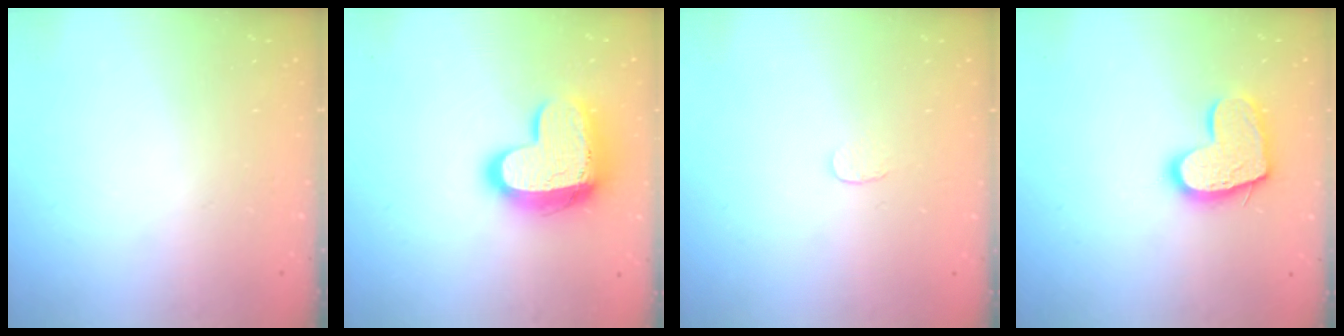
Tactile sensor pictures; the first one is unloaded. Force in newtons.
{"total": 16.3, "press": 16.3, "slide": 1.0}
{"total": 3.0, "press": 3.0, "slide": 0.2}
{"total": 14.0, "press": 14.0, "slide": 1.3}